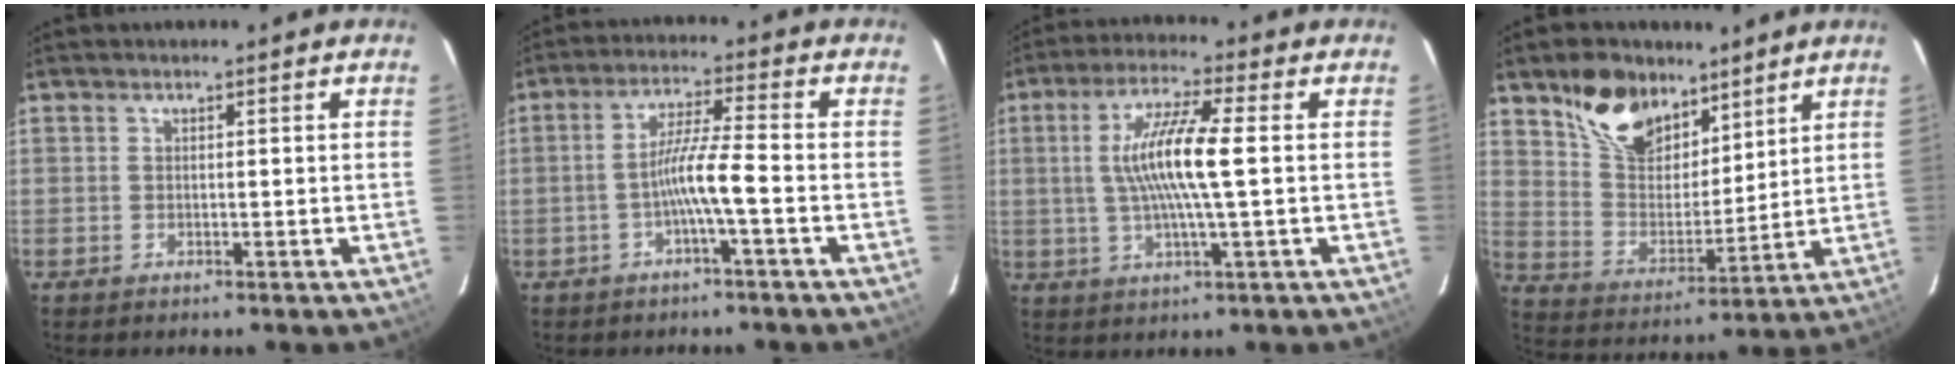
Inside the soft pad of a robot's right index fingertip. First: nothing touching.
{"total": 6.1, "force": [-2.4, -0.7, 5.6], "torque": [-0.113, 0.006, -0.043]}
{"total": 10.9, "force": [0.5, 0.6, 10.9], "torque": [-0.208, 0.002, 0.009]}
{"total": 14.4, "force": [9.7, 8.3, 6.7], "torque": [-0.138, 0.018, 0.185]}